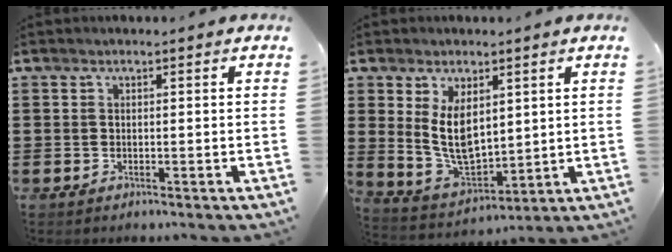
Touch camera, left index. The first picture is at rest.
{"total": 8.0, "force": [3.0, 4.5, 5.9], "torque": [-0.124, -0.018, 0.053]}